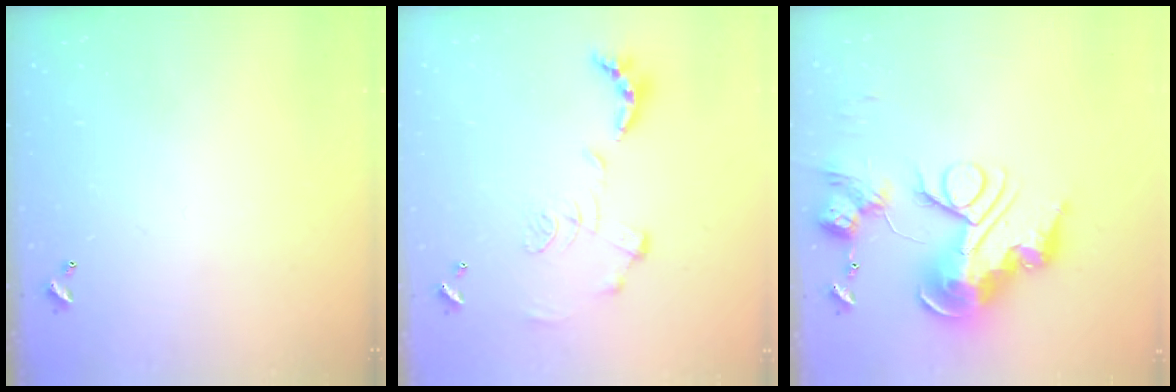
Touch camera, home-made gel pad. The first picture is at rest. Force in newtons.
{"total": 1.2, "press": 0.4, "slide": 1.1}
{"total": 0.7, "press": 0.7, "slide": 0.0}